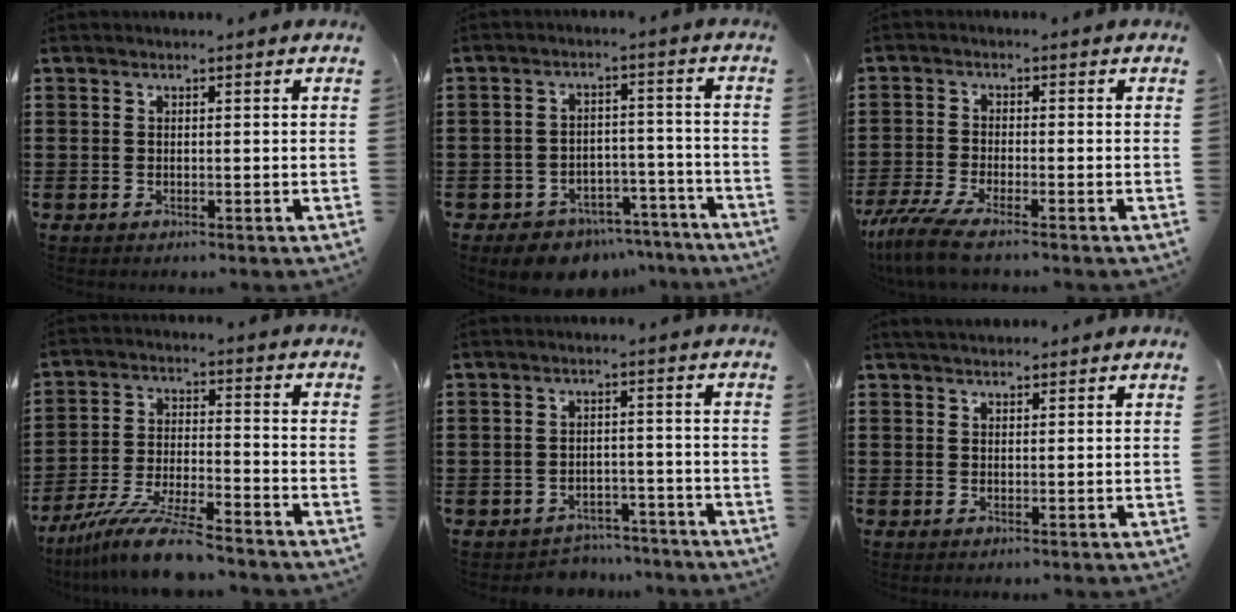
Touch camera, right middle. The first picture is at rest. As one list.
[{"total": 6.0, "force": [-5.7, 1.7, 0.7], "torque": [-0.008, 0.023, -0.112]}, {"total": 5.3, "force": [-4.3, 0.5, 3.1], "torque": [-0.087, -0.024, -0.087]}, {"total": 10.4, "force": [-9.0, 0.4, 5.2], "torque": [-0.101, 0.005, -0.173]}, {"total": 3.2, "force": [-3.1, 0.6, -0.3], "torque": [-0.005, -0.003, -0.068]}, {"total": 1.8, "force": [1.7, 0.6, 0.2], "torque": [-0.008, 0.006, 0.034]}]